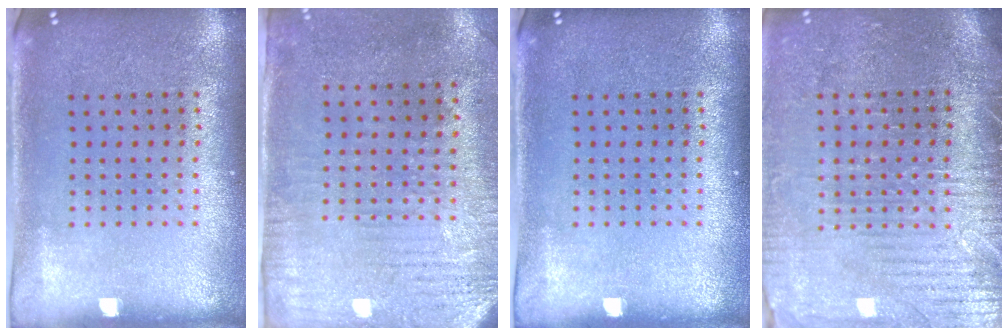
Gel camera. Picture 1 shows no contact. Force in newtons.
{"total": 3.0, "press": 2.5, "slide": 1.7}
{"total": 0.0}
{"total": 3.7, "press": 3.4, "slide": 1.4}